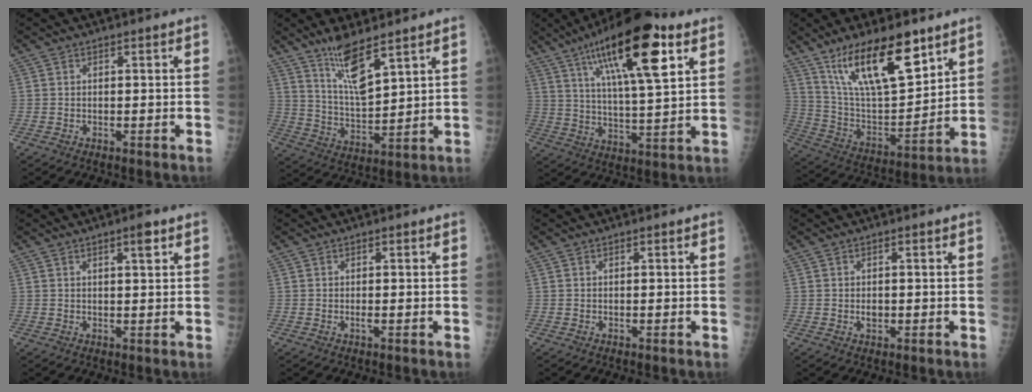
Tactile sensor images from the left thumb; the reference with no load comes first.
{"total": 9.9, "force": [6.9, 2.1, 6.7], "torque": [-0.123, -0.052, 0.145]}
{"total": 20.2, "force": [10.0, 5.3, 16.7], "torque": [-0.254, -0.027, 0.166]}
{"total": 20.0, "force": [12.4, 6.9, 14.1], "torque": [-0.212, -0.060, 0.235]}
{"total": 2.9, "force": [1.6, 0.7, 2.3], "torque": [-0.029, -0.007, 0.023]}
{"total": 0.7, "force": [0.0, 0.2, 0.7], "torque": [-0.012, -0.002, -0.001]}
{"total": 0.0}
{"total": 1.5, "force": [0.0, 1.1, 1.0], "torque": [-0.009, 0.000, 0.001]}